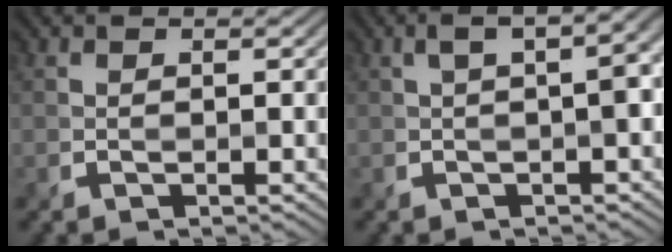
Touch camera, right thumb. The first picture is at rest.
{"total": 4.5, "force": [0.5, 1.5, 4.2], "torque": [-0.056, 0.021, 0.006]}